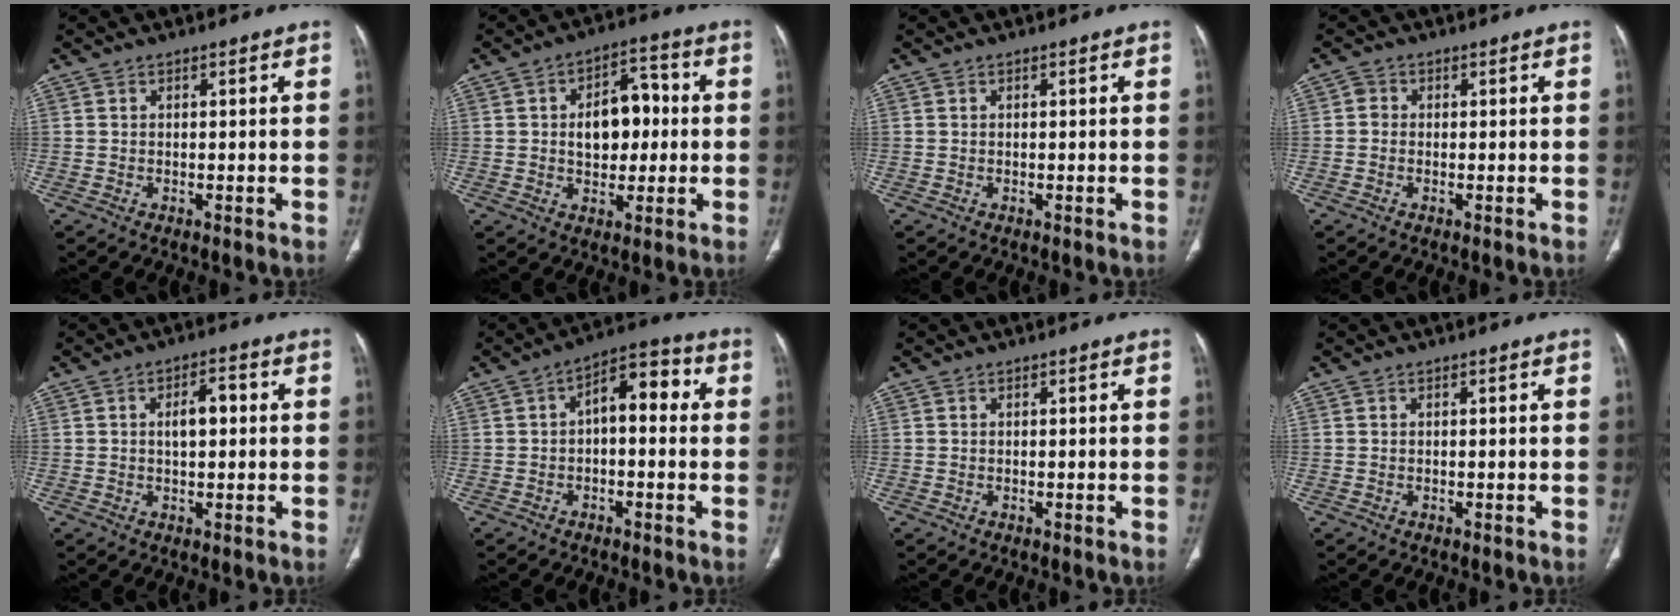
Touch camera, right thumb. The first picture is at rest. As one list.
[{"total": 10.5, "force": [0.5, 6.9, 7.9], "torque": [-0.084, 0.023, 0.005]}, {"total": 0.0}, {"total": 1.4, "force": [-0.1, 1.3, 0.6], "torque": [-0.002, 0.004, -0.006]}, {"total": 4.8, "force": [0.5, 2.4, 4.2], "torque": [-0.066, 0.011, 0.007]}, {"total": 8.5, "force": [0.8, 4.4, 7.2], "torque": [-0.081, 0.034, 0.000]}, {"total": 0.0}, {"total": 0.0}]